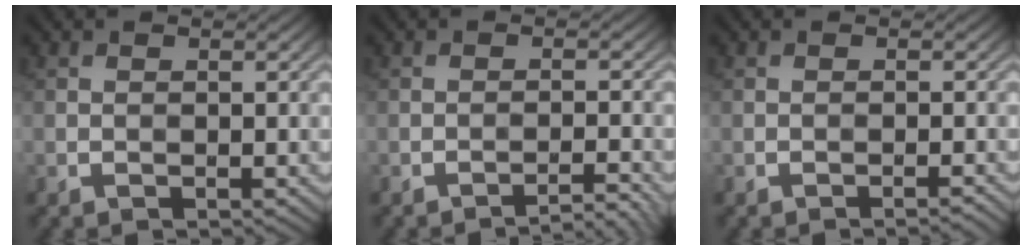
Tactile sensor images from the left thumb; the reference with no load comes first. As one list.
[{"total": 2.8, "force": [-2.3, 0.2, 1.5], "torque": [-0.019, 0.009, -0.043]}, {"total": 0.9, "force": [-0.7, 0.0, 0.6], "torque": [-0.005, 0.004, -0.018]}]